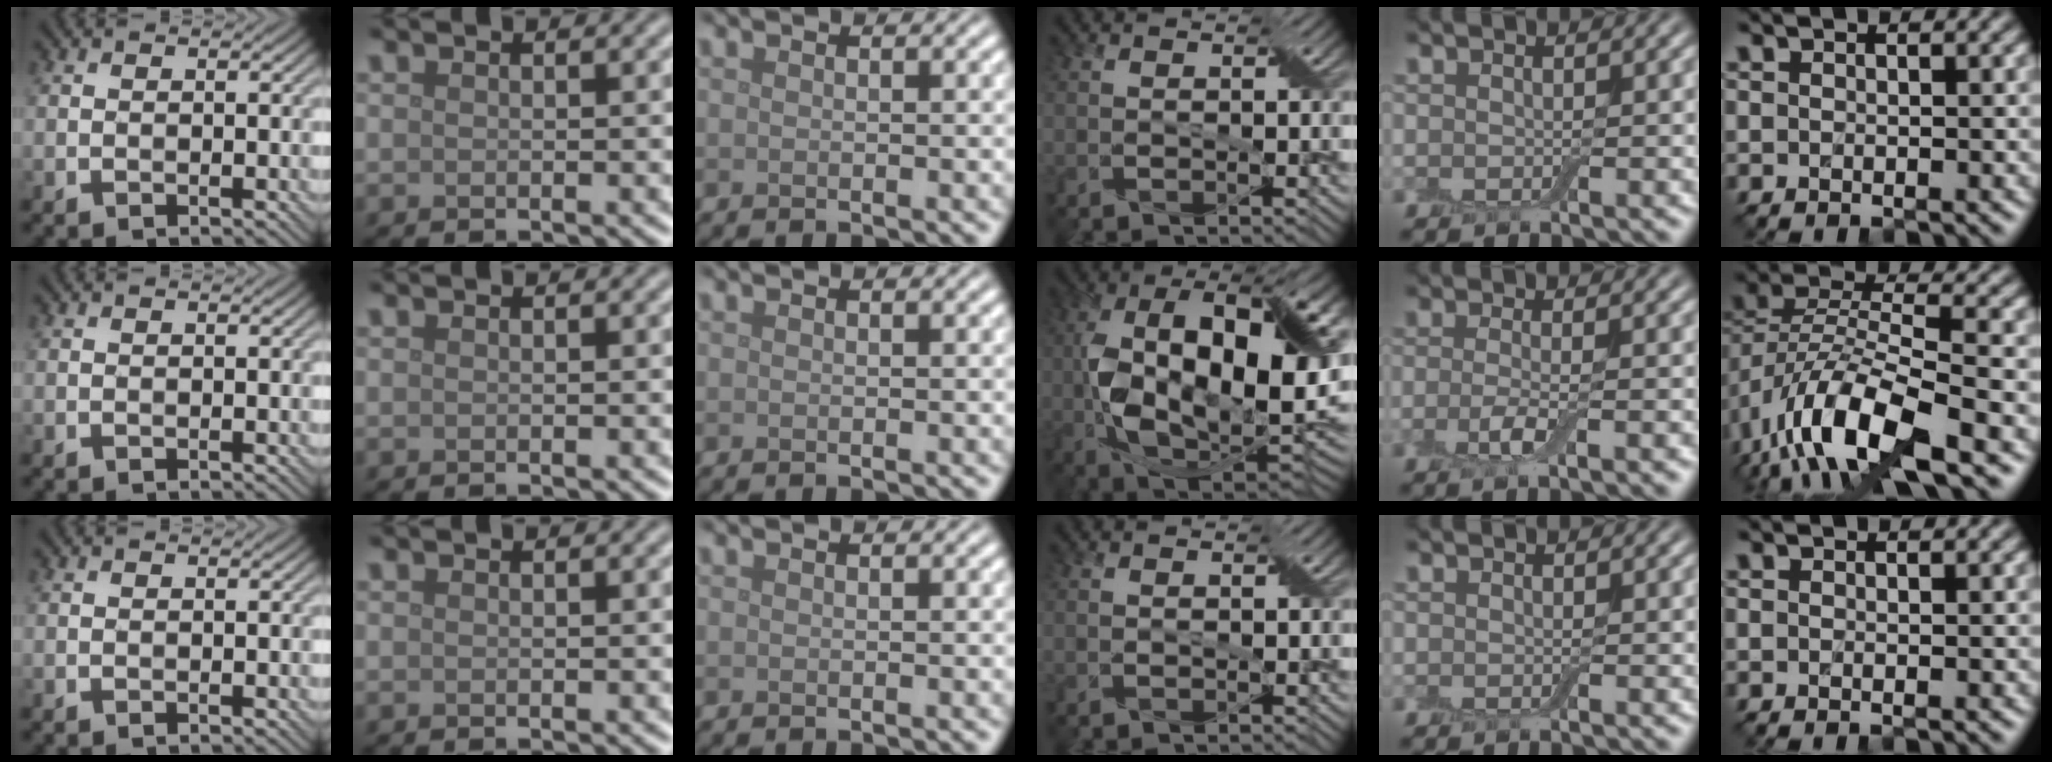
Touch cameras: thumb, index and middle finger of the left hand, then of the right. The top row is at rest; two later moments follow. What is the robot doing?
{"motion": "insert", "object": "drawer"}